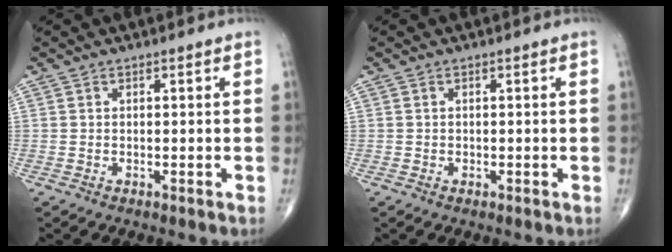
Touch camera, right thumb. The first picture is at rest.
{"total": 0.0}